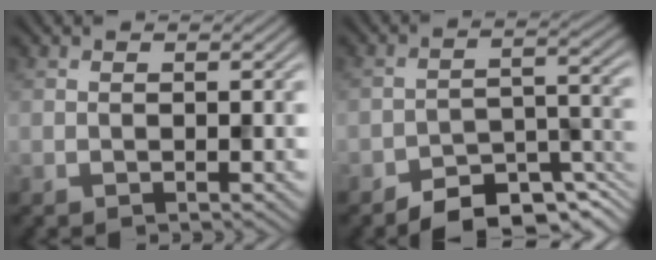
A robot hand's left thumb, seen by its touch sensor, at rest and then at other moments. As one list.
[{"total": 7.4, "force": [-6.1, 2.5, 3.5], "torque": [-0.044, 0.005, -0.108]}]